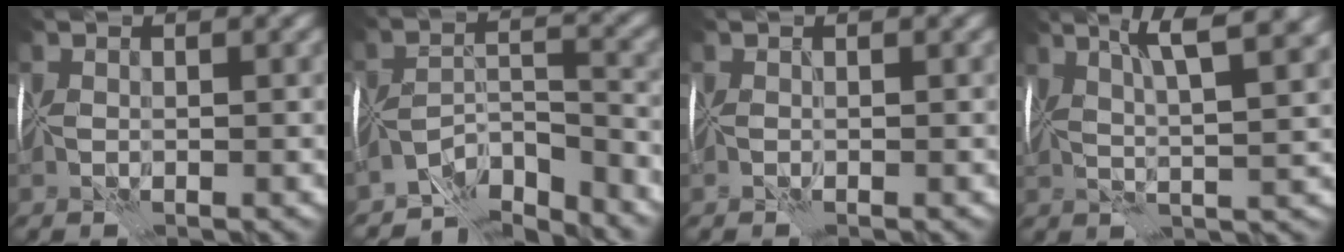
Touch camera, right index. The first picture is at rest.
{"total": 6.8, "force": [-6.7, -0.1, 1.1], "torque": [0.004, -0.015, -0.117]}
{"total": 1.4, "force": [-0.2, -1.2, -0.6], "torque": [0.018, -0.001, -0.004]}
{"total": 6.1, "force": [3.3, 0.3, 5.1], "torque": [-0.072, 0.010, 0.048]}